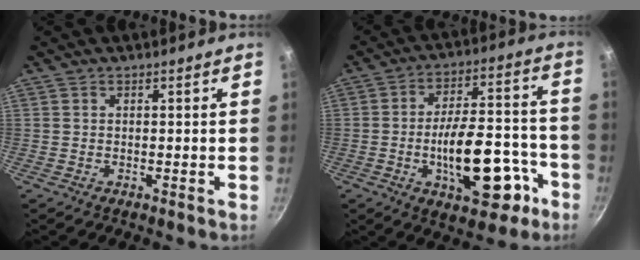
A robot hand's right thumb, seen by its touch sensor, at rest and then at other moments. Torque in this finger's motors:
{"motor_torque": [2.73, 2.19, 1.68, -1.00, 0.58]}